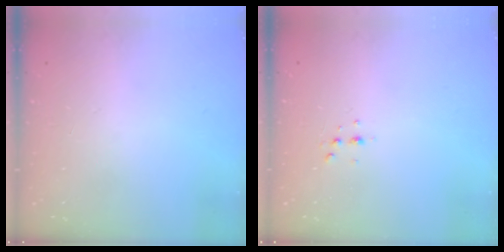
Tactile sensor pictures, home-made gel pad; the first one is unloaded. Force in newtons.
{"total": 3.1, "press": 3.1, "slide": 0.6}